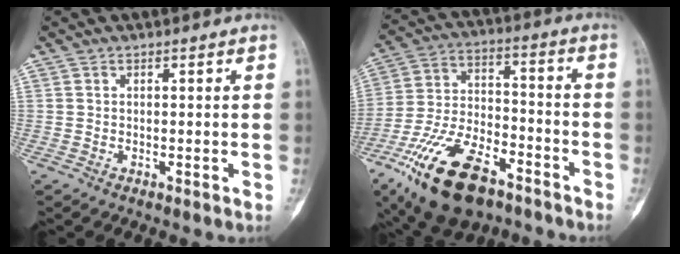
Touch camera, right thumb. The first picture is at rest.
{"total": 20.5, "force": [-12.1, 9.7, 13.4], "torque": [-0.257, 0.052, -0.215]}